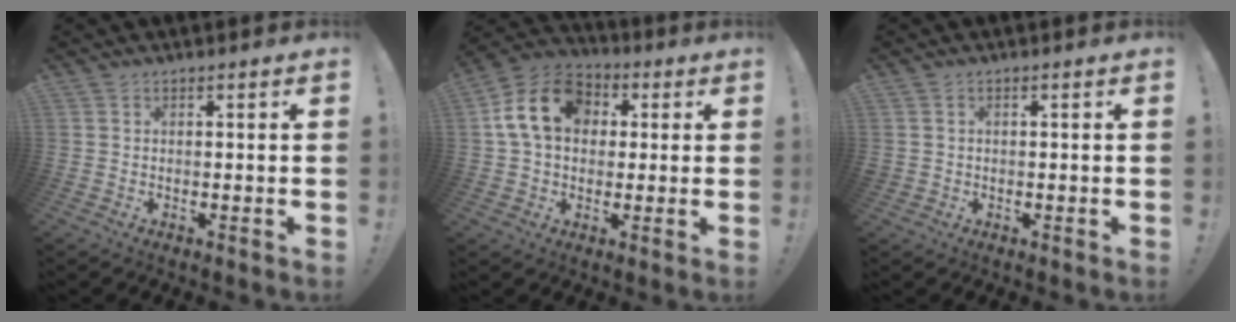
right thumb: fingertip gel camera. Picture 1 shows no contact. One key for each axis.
{"total": 16.1, "fx": 3.5, "fy": 12.1, "fz": 10.0, "tx": -0.169, "ty": 0.011, "tz": 0.069}
{"total": 1.1, "fx": 0.0, "fy": 1.0, "fz": 0.2, "tx": -0.009, "ty": 0.004, "tz": 0.001}